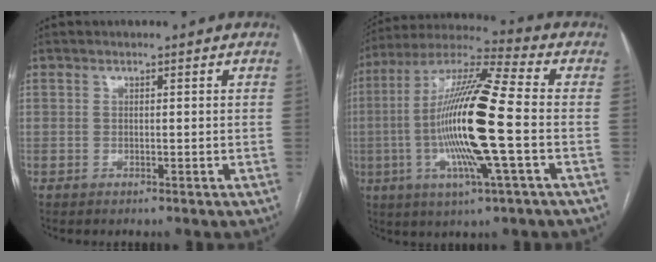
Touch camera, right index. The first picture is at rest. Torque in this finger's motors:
{"motor_torque": [2.14, 0.00, 0.67, 0.21]}